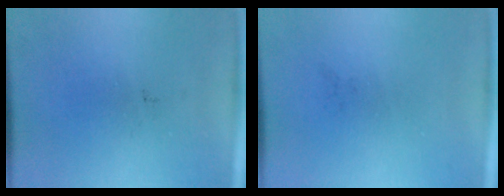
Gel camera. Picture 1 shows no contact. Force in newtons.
{"total": 0.0}